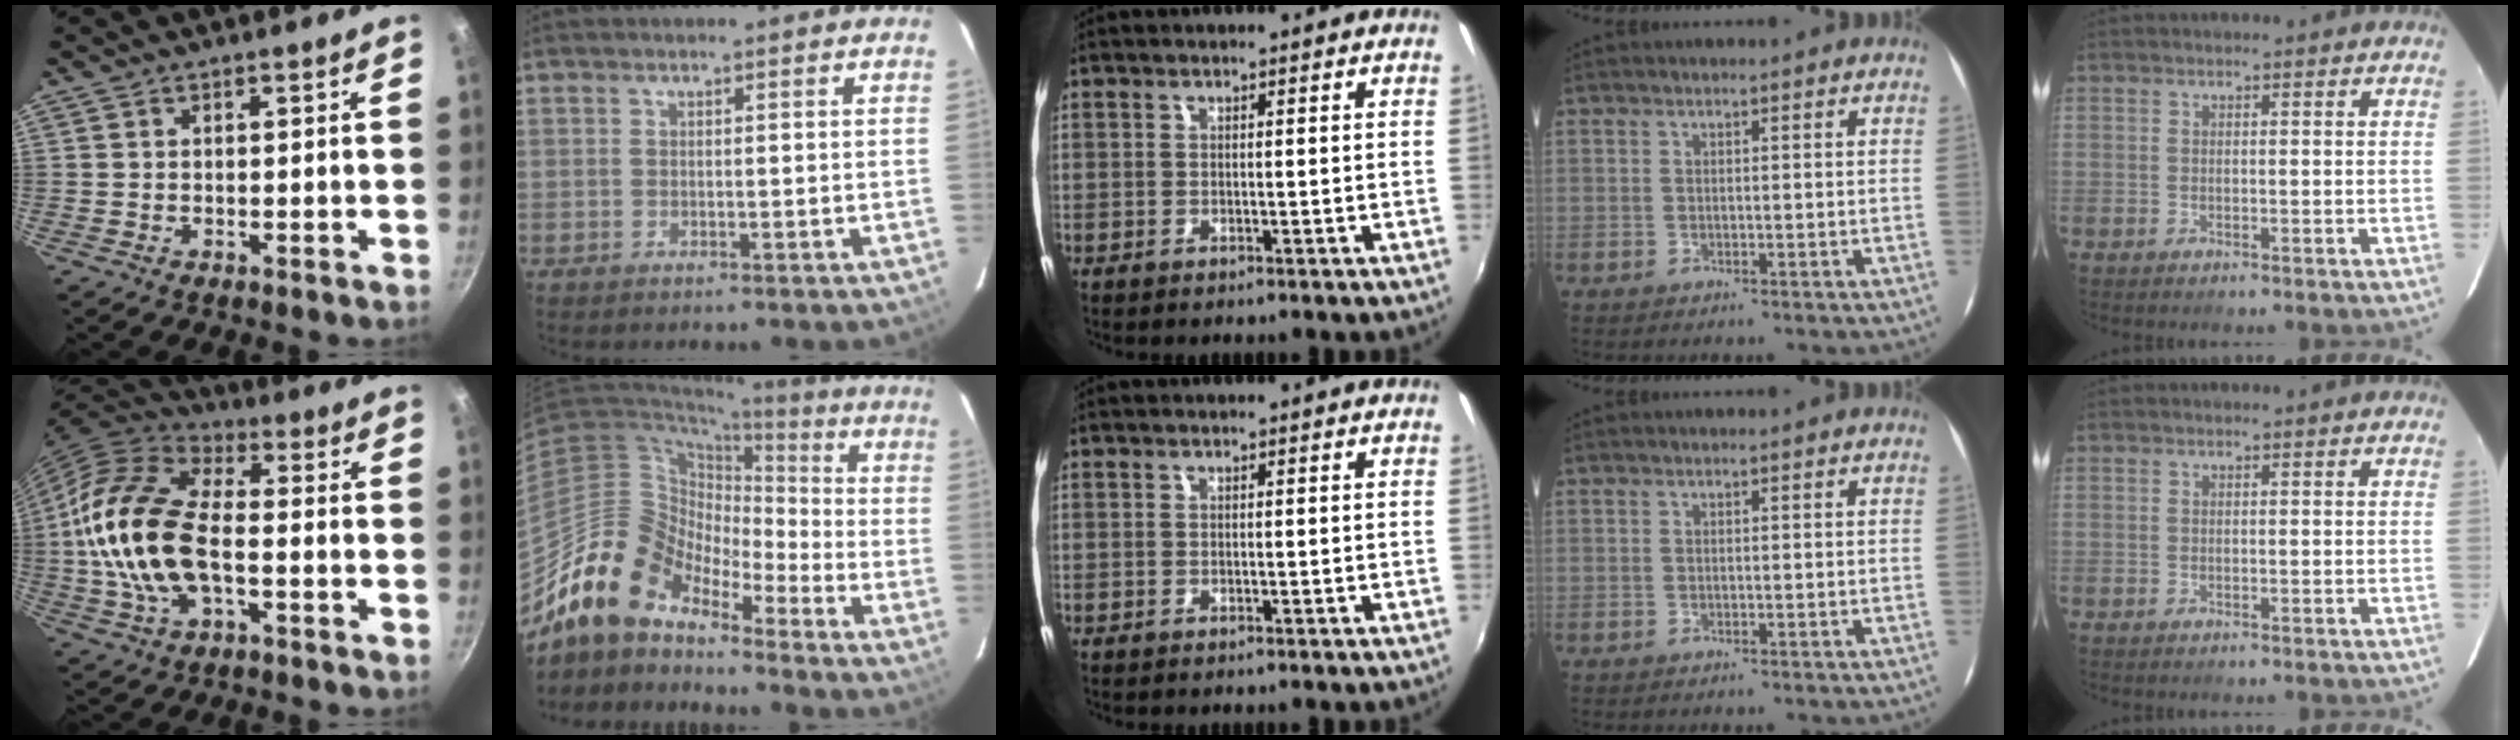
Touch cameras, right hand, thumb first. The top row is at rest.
{"thumb": {"total": 19.3, "force": [-2.0, 10.2, 16.2], "torque": [-0.311, 0.032, -0.051]}, "index": {"total": 14.5, "force": [-12.0, 6.5, 4.9], "torque": [-0.092, 0.021, -0.238]}}